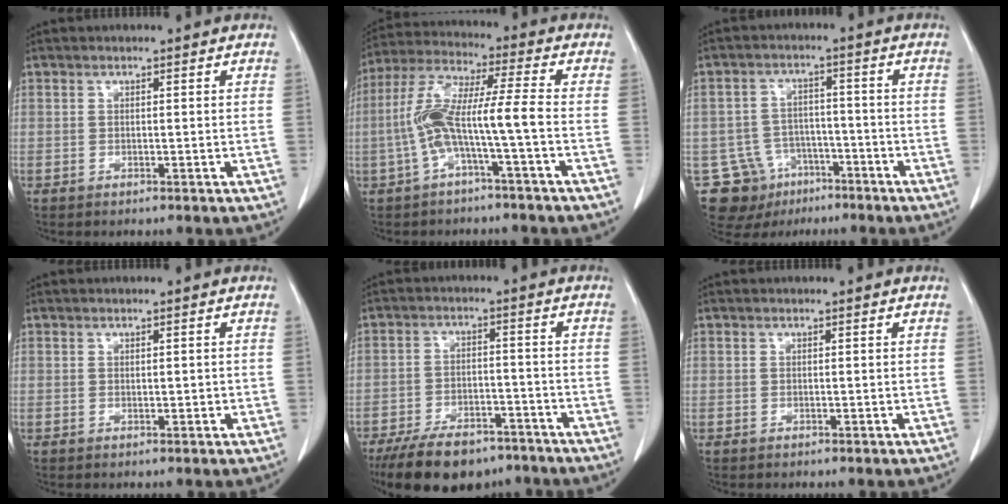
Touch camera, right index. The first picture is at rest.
{"total": 9.2, "force": [-2.4, -0.1, 8.8], "torque": [-0.185, 0.027, -0.048]}
{"total": 11.2, "force": [-6.5, 8.9, 2.0], "torque": [-0.045, 0.033, -0.092]}
{"total": 0.8, "force": [0.0, 0.4, 0.6], "torque": [-0.010, 0.000, 0.002]}
{"total": 13.8, "force": [-10.7, 5.8, 6.6], "torque": [-0.108, -0.004, -0.165]}
{"total": 0.0}